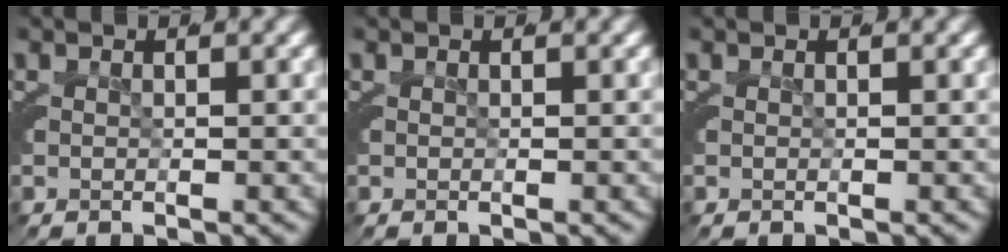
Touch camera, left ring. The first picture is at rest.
{"total": 0.0}
{"total": 0.0}